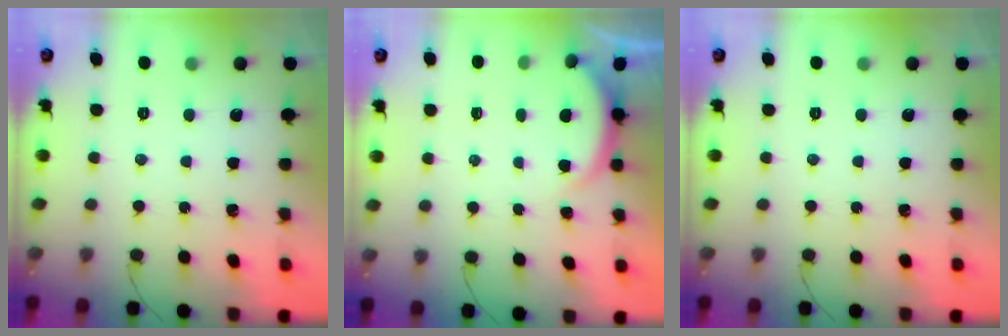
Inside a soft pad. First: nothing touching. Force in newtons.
{"total": 1.6, "press": 1.5, "slide": 0.6}
{"total": 0.0}